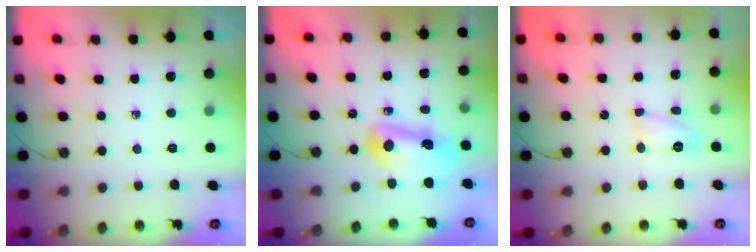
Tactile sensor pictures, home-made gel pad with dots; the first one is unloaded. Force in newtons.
{"total": 13.8, "press": 13.7, "slide": 1.5}
{"total": 7.6, "press": 7.6, "slide": 0.5}